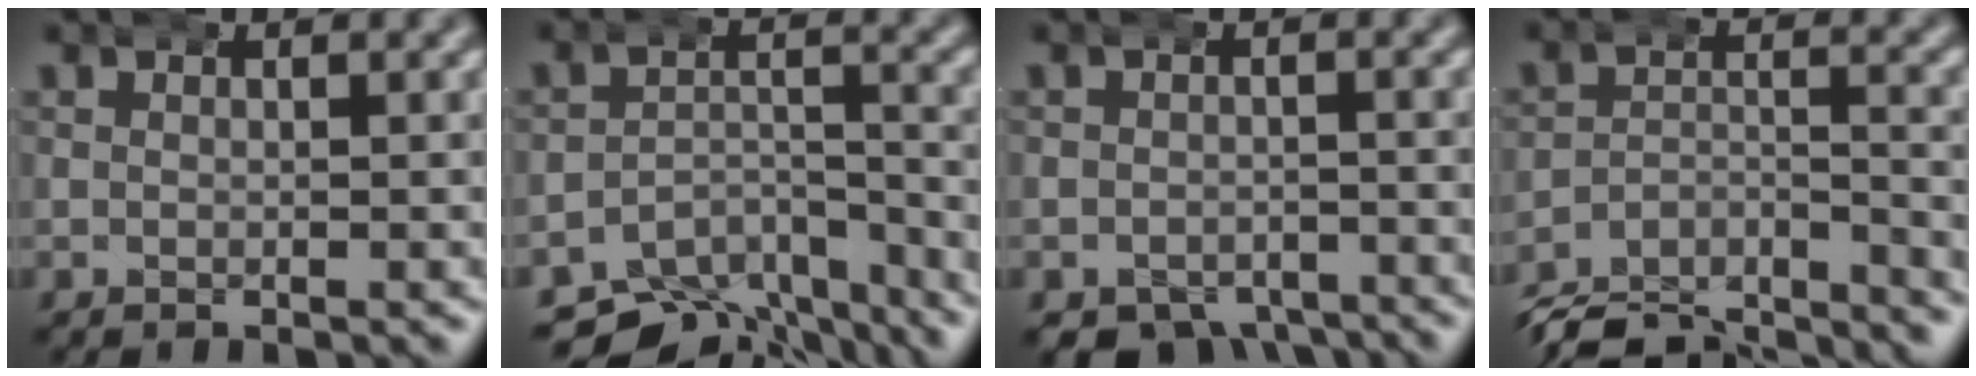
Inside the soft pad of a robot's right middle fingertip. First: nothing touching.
{"total": 8.7, "force": [-7.2, 3.6, 3.3], "torque": [-0.041, -0.021, -0.119]}
{"total": 6.6, "force": [-5.3, 3.5, 1.9], "torque": [-0.027, -0.024, -0.078]}
{"total": 12.2, "force": [-11.4, 3.3, 3.2], "torque": [-0.041, -0.028, -0.182]}